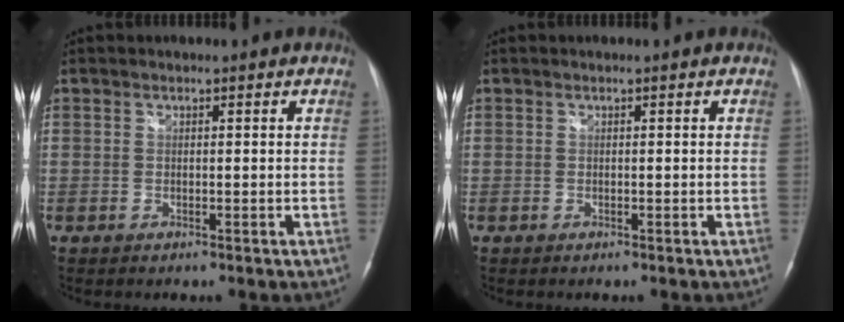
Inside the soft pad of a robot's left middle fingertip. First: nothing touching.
{"total": 0.0}